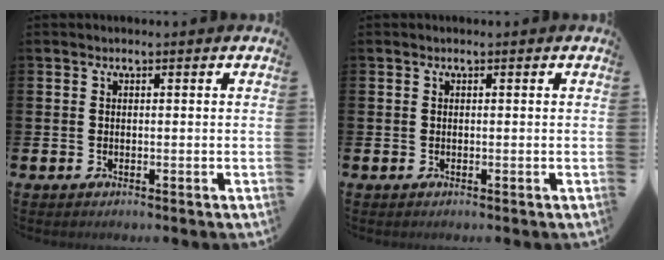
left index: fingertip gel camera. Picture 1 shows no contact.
{"total": 0.0}